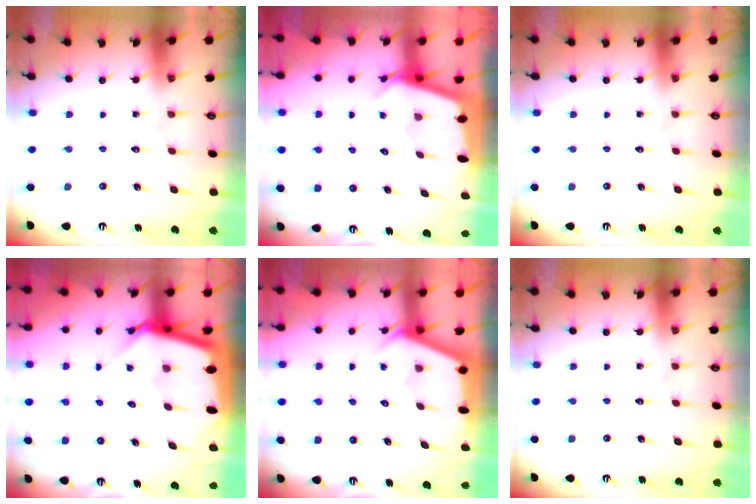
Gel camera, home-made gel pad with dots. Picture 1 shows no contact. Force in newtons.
{"total": 2.4, "press": 2.4, "slide": 0.2}
{"total": 0.0}
{"total": 7.4, "press": 7.4, "slide": 0.7}
{"total": 2.9, "press": 2.9, "slide": 0.3}
{"total": 0.0}